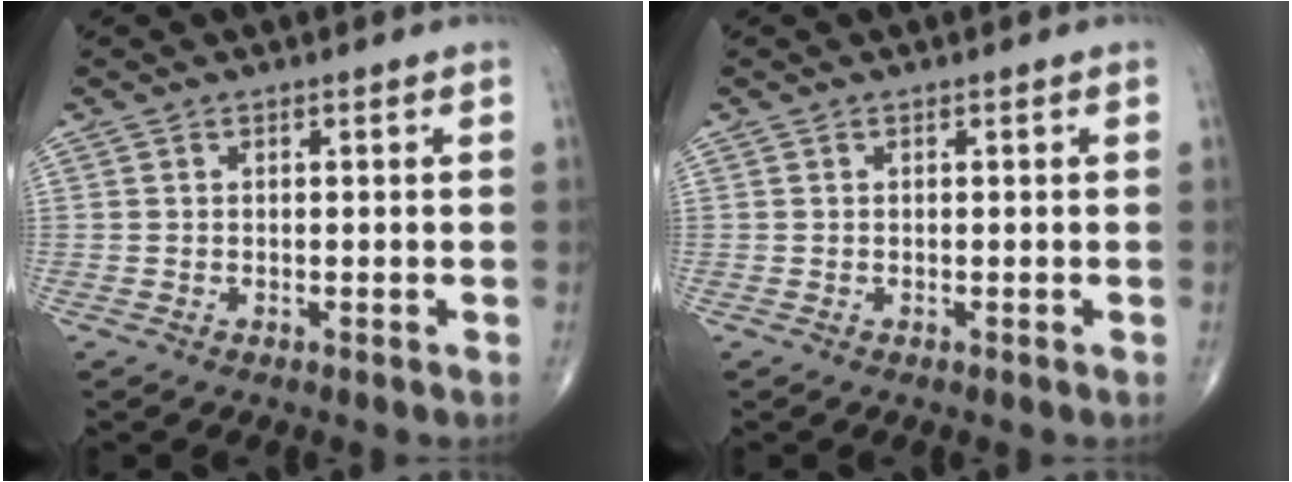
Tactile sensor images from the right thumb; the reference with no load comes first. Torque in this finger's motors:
{"motor_torque": [0.00, 0.00, 0.00, 0.00, 0.00]}